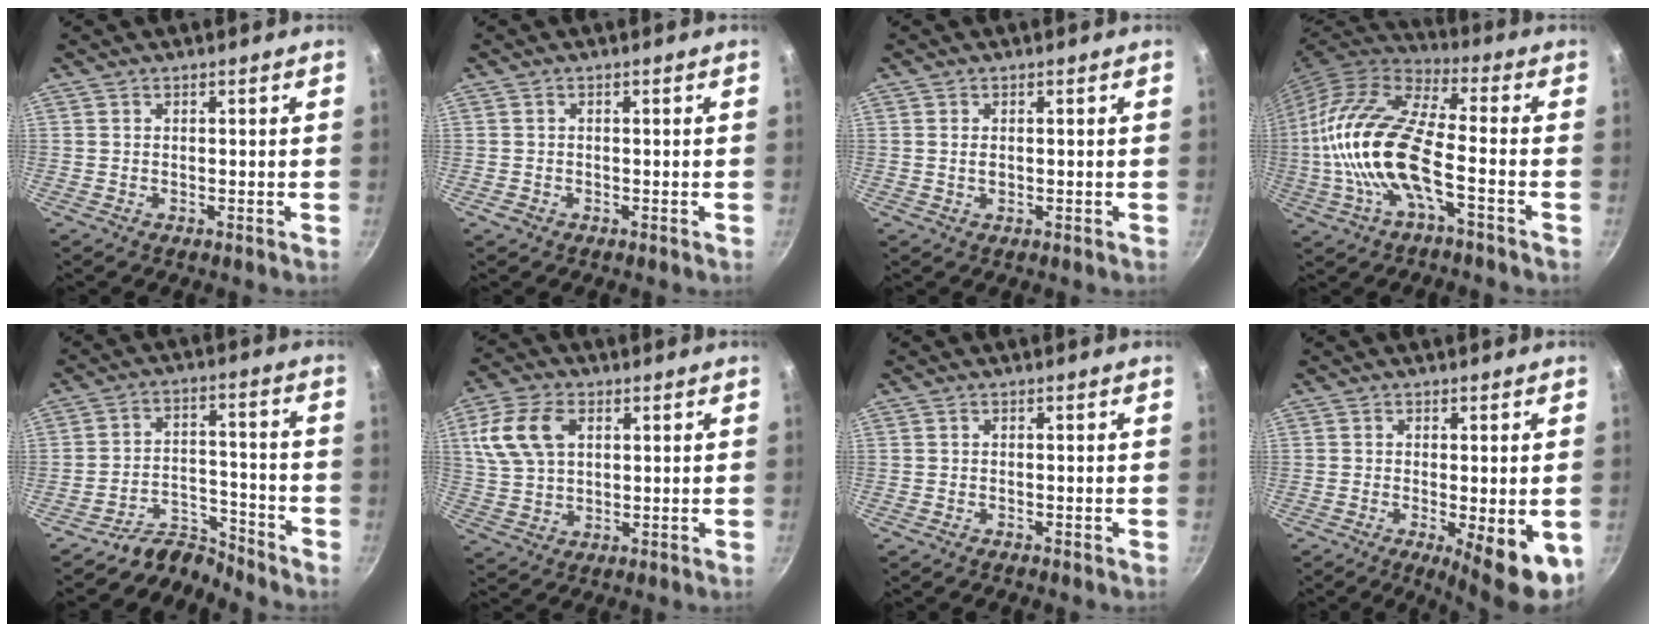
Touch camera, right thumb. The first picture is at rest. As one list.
[{"total": 1.0, "force": [-0.6, 0.7, 0.3], "torque": [-0.004, 0.001, -0.008]}, {"total": 1.4, "force": [0.1, 0.9, 1.0], "torque": [-0.019, 0.001, 0.000]}, {"total": 19.3, "force": [-3.5, 7.8, 17.4], "torque": [-0.344, 0.029, -0.081]}, {"total": 6.9, "force": [-6.8, 1.4, -0.2], "torque": [0.017, 0.074, -0.135]}, {"total": 11.1, "force": [3.4, 7.2, 7.7], "torque": [-0.142, 0.006, 0.066]}, {"total": 0.0}, {"total": 9.4, "force": [-2.6, 2.5, 8.7], "torque": [-0.101, -0.011, -0.025]}]